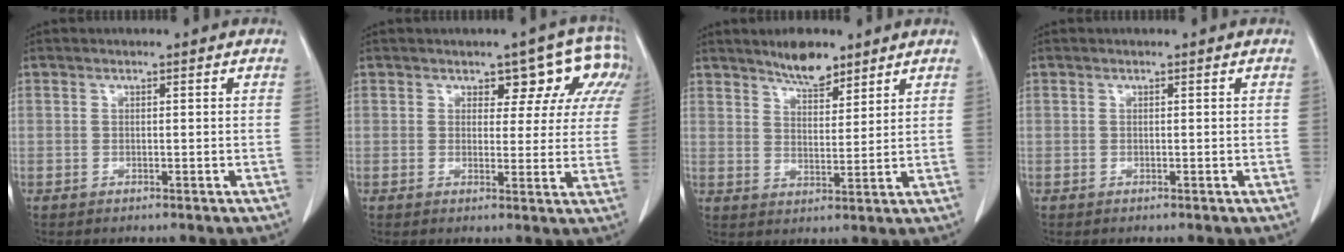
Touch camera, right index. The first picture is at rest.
{"total": 7.8, "force": [4.7, 4.6, 4.2], "torque": [-0.033, 0.008, 0.039]}
{"total": 6.0, "force": [4.9, 1.9, 2.9], "torque": [-0.050, -0.001, 0.085]}
{"total": 0.0}